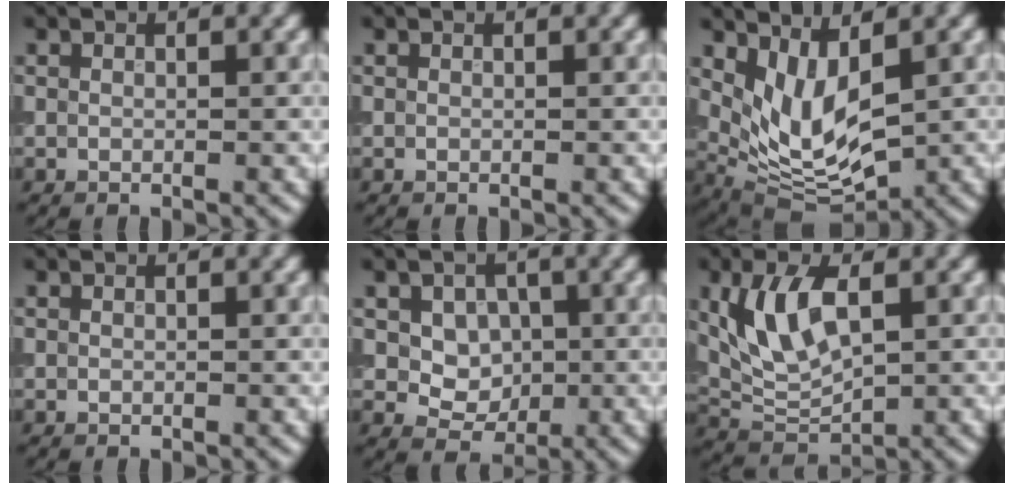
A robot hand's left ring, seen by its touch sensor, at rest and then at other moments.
{"total": 0.0}
{"total": 6.0, "force": [1.4, 3.0, 5.0], "torque": [-0.111, -0.021, 0.036]}
{"total": 0.0}
{"total": 4.0, "force": [0.7, 3.2, 2.3], "torque": [-0.034, -0.003, 0.014]}
{"total": 5.7, "force": [1.5, 2.8, 4.7], "torque": [-0.100, 0.003, 0.033]}